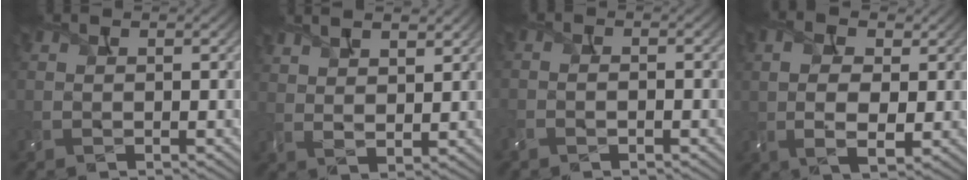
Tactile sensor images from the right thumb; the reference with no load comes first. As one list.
[{"total": 5.8, "force": [4.3, 2.0, 3.4], "torque": [-0.061, 0.000, 0.074]}, {"total": 1.8, "force": [-1.1, 0.7, 1.3], "torque": [-0.023, 0.003, -0.025]}, {"total": 6.6, "force": [1.2, 3.9, 5.2], "torque": [-0.123, 0.004, 0.018]}]